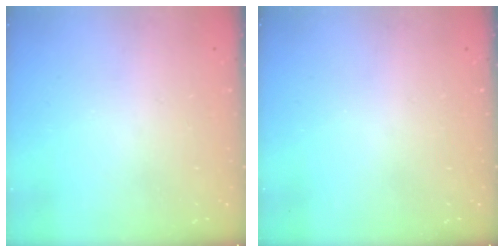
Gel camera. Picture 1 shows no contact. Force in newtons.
{"total": 0.0}